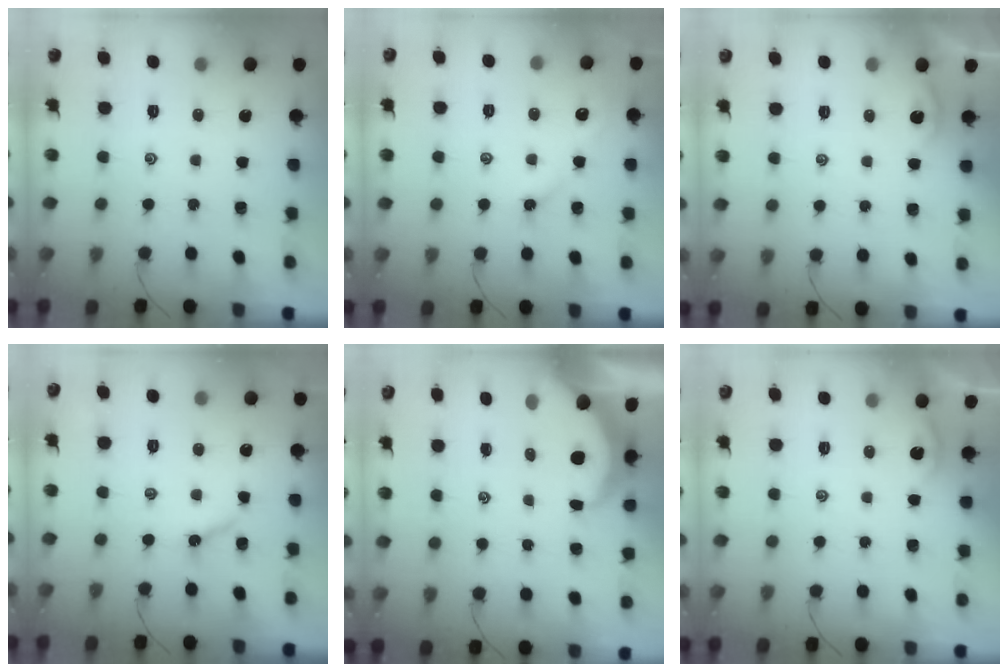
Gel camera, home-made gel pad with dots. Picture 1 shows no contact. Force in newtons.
{"total": 2.4, "press": 2.4, "slide": 0.6}
{"total": 0.6, "press": 0.6, "slide": 0.2}
{"total": 4.3, "press": 4.2, "slide": 0.5}
{"total": 7.0, "press": 6.9, "slide": 1.0}
{"total": 0.6, "press": 0.6, "slide": 0.2}